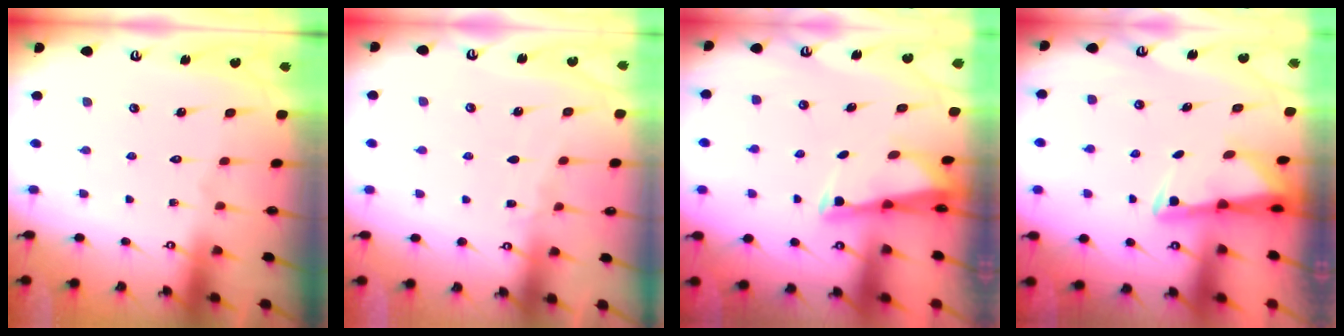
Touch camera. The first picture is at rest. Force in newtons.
{"total": 3.1, "press": 3.0, "slide": 0.5}
{"total": 2.6, "press": 2.5, "slide": 0.6}
{"total": 3.0, "press": 2.9, "slide": 0.6}